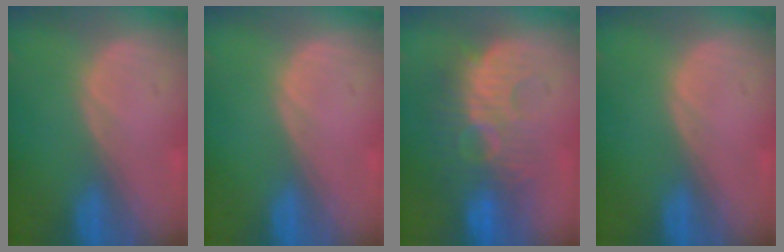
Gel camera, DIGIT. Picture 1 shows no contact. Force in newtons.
{"total": 0.0}
{"total": 9.1, "press": 8.9, "slide": 1.7}
{"total": 0.0}